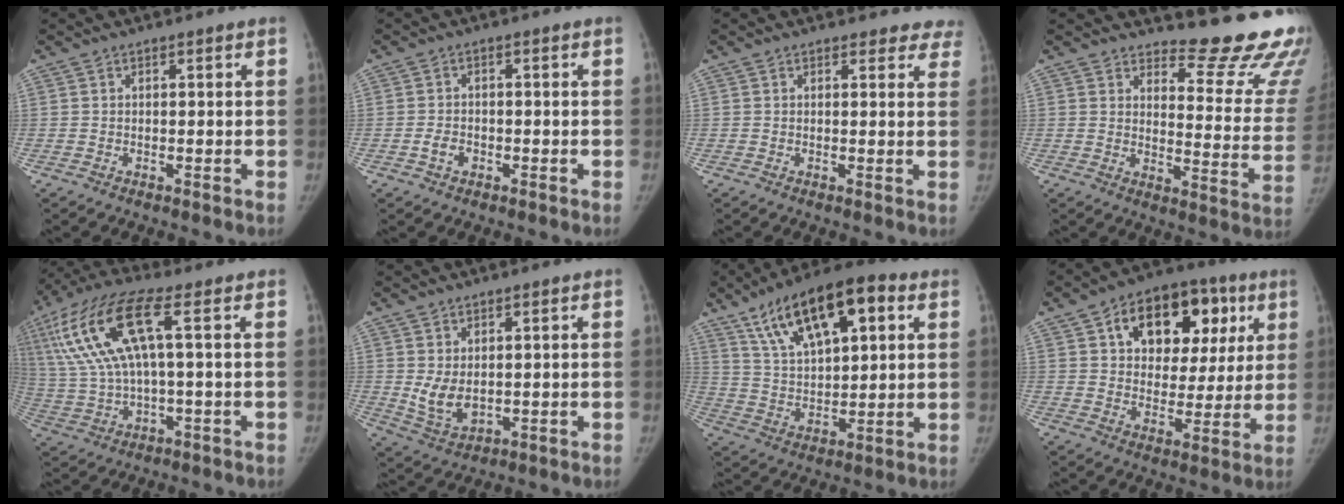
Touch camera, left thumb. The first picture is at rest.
{"total": 2.7, "force": [-1.2, 1.9, 1.4], "torque": [-0.022, 0.012, -0.021]}
{"total": 5.4, "force": [4.8, 2.5, -0.2], "torque": [0.054, -0.017, 0.024]}
{"total": 19.1, "force": [17.1, 4.5, 7.1], "torque": [-0.043, -0.180, 0.195]}
{"total": 17.2, "force": [4.3, 5.1, 15.8], "torque": [-0.366, 0.024, 0.088]}
{"total": 5.8, "force": [0.7, 3.8, 4.4], "torque": [-0.071, -0.015, 0.029]}
{"total": 19.6, "force": [9.2, 8.6, 15.0], "torque": [-0.222, -0.010, 0.158]}
{"total": 19.5, "force": [7.6, 12.8, 12.7], "torque": [-0.128, 0.008, 0.112]}